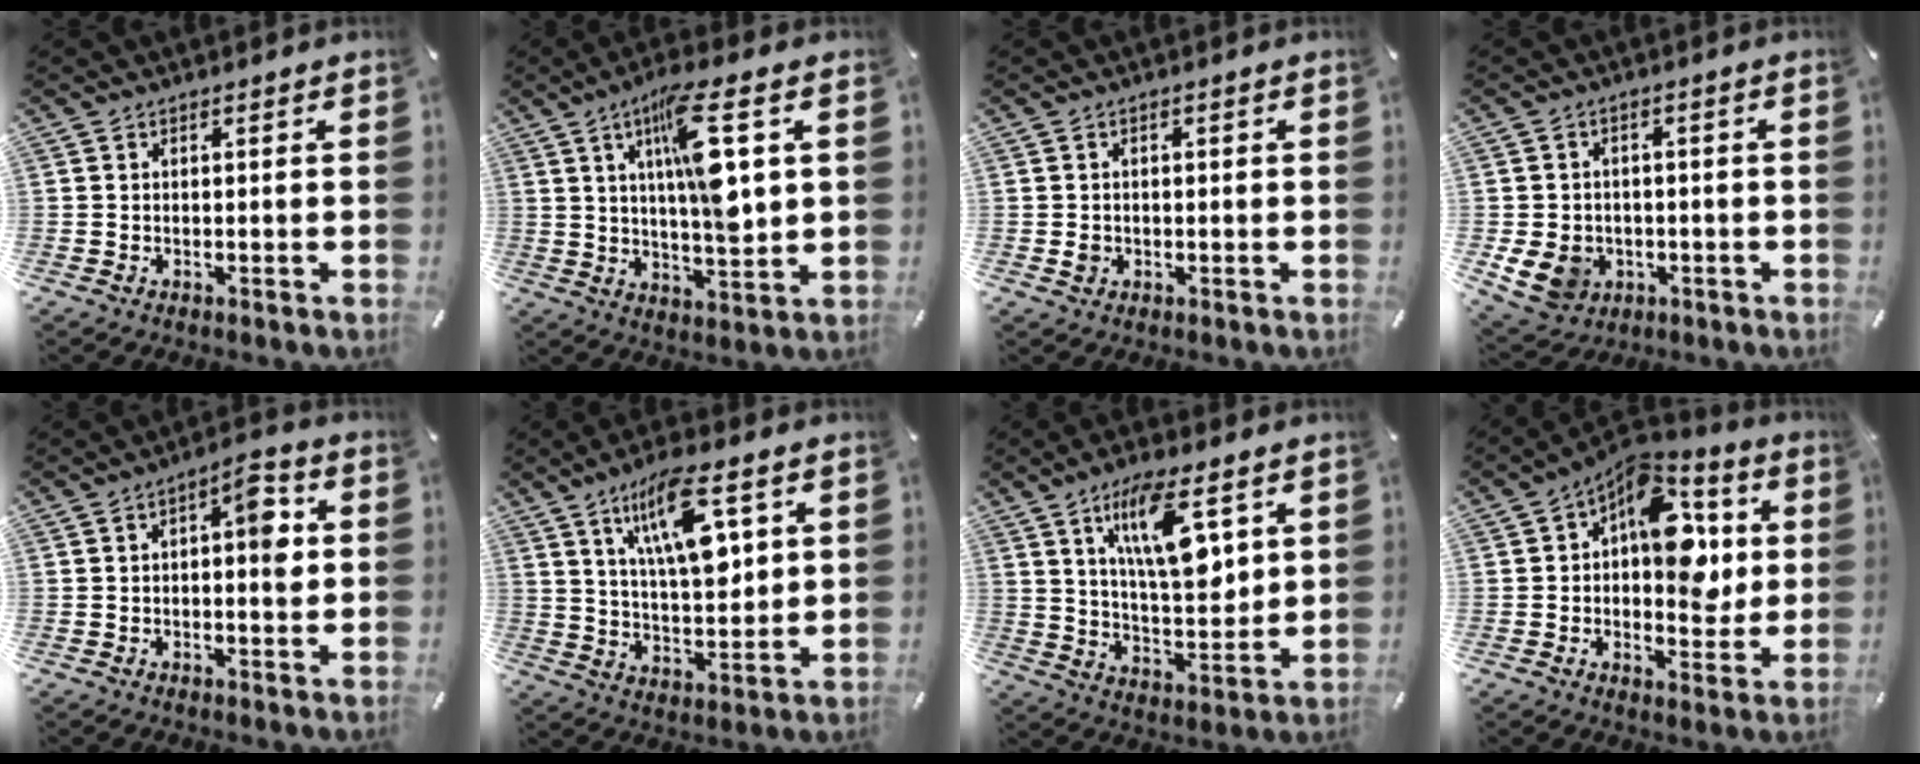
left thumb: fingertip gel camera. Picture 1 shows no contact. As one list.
[{"total": 15.0, "force": [5.3, 4.1, 13.5], "torque": [-0.217, -0.016, 0.080]}, {"total": 1.5, "force": [-0.2, 1.3, 0.7], "torque": [-0.015, 0.005, -0.006]}, {"total": 7.9, "force": [-2.4, 6.9, 3.2], "torque": [-0.082, 0.013, -0.043]}, {"total": 7.3, "force": [0.5, 3.1, 6.6], "torque": [-0.074, 0.001, -0.003]}, {"total": 15.5, "force": [7.6, 6.1, 12.1], "torque": [-0.204, -0.017, 0.126]}, {"total": 14.8, "force": [7.3, 5.4, 11.8], "torque": [-0.205, -0.023, 0.119]}, {"total": 15.7, "force": [4.1, 10.1, 11.2], "torque": [-0.146, -0.034, 0.074]}]